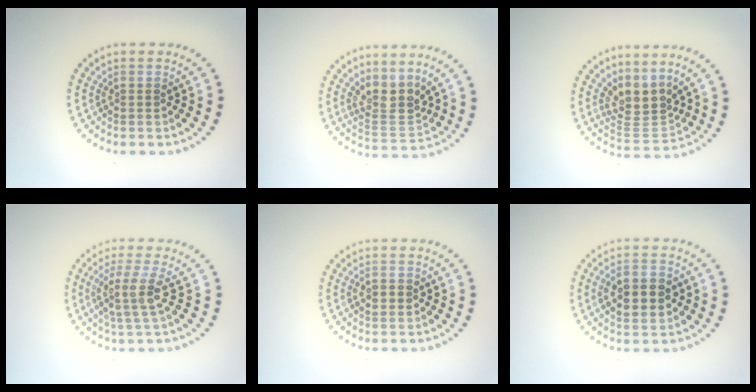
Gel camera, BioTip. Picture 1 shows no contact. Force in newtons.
{"total": 3.3, "press": 2.6, "slide": 2.1}
{"total": 3.6, "press": 2.6, "slide": 2.5}
{"total": 3.5, "press": 2.7, "slide": 2.2}
{"total": 1.8, "press": 1.8, "slide": 0.1}
{"total": 4.7, "press": 4.7, "slide": 0.1}